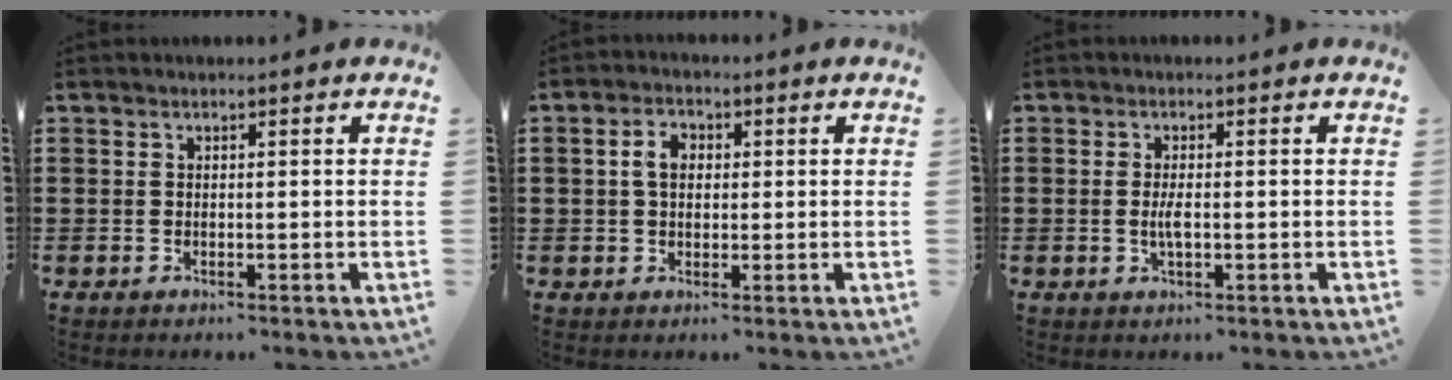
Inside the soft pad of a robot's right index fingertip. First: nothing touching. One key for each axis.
{"total": 3.8, "fx": 0.4, "fy": 2.6, "fz": 2.7, "tx": -0.059, "ty": 0.015, "tz": 0.005}
{"total": 2.5, "fx": -0.3, "fy": 0.7, "fz": 2.4, "tx": -0.049, "ty": -0.002, "tz": -0.008}